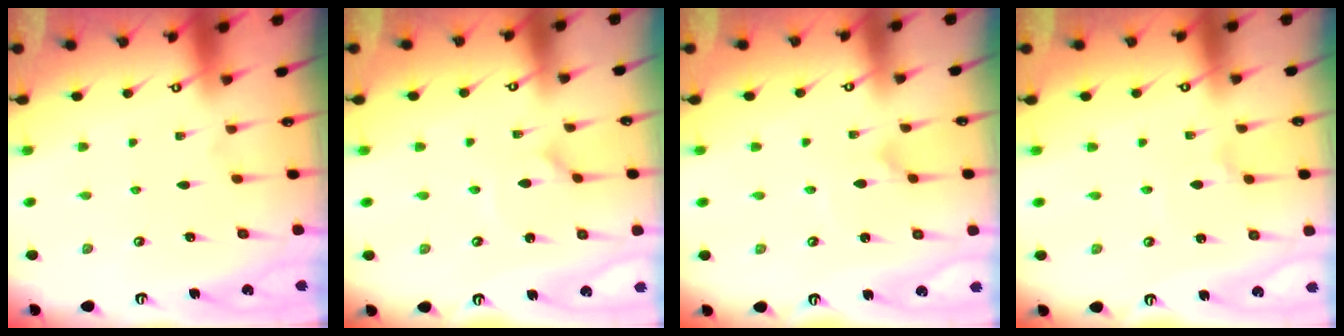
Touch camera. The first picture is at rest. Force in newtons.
{"total": 1.2, "press": 1.2, "slide": 0.1}
{"total": 1.0, "press": 1.0, "slide": 0.0}
{"total": 0.8, "press": 0.8, "slide": 0.2}